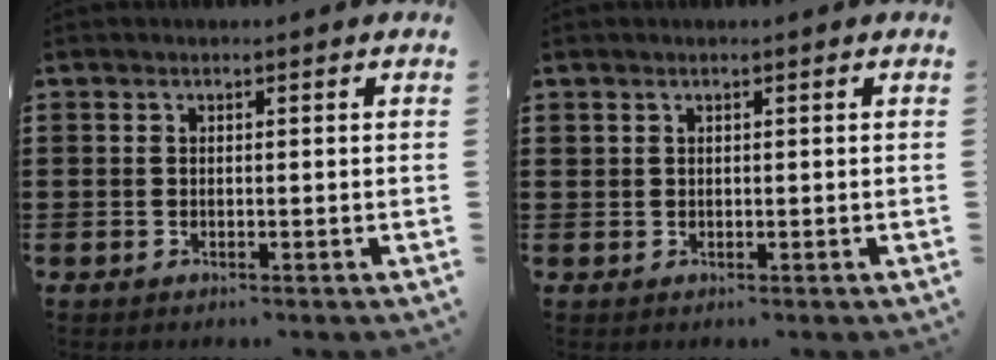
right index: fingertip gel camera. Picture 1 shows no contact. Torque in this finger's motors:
{"motor_torque": [0.32, 0.16, 0.00, 0.00]}